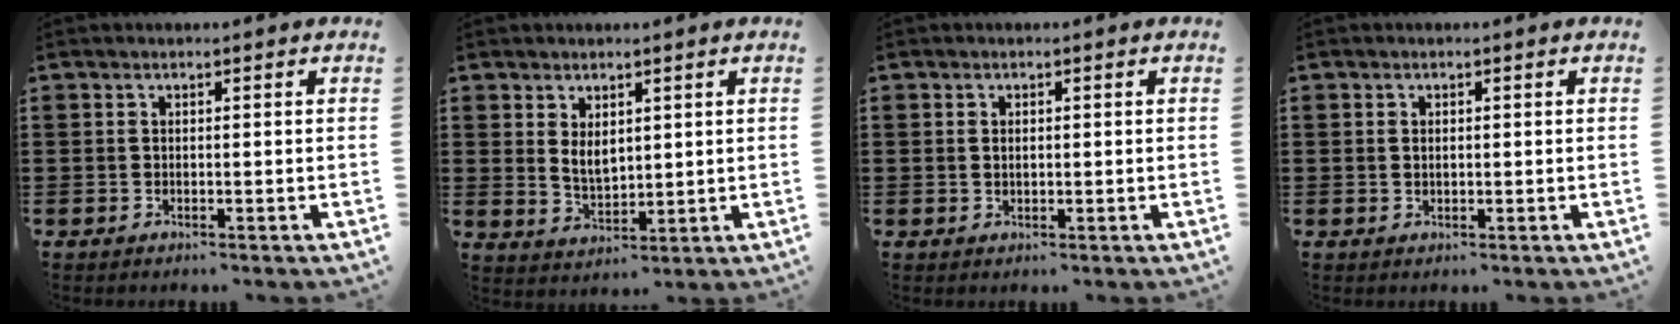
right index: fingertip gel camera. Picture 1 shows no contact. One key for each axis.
{"total": 3.7, "fx": 1.6, "fy": 2.2, "fz": 2.5, "tx": -0.046, "ty": 0.003, "tz": 0.028}
{"total": 1.0, "fx": 0.1, "fy": 0.5, "fz": 0.8, "tx": -0.019, "ty": 0.004, "tz": 0.002}
{"total": 0.9, "fx": 0.1, "fy": 0.5, "fz": 0.8, "tx": -0.017, "ty": 0.003, "tz": 0.002}